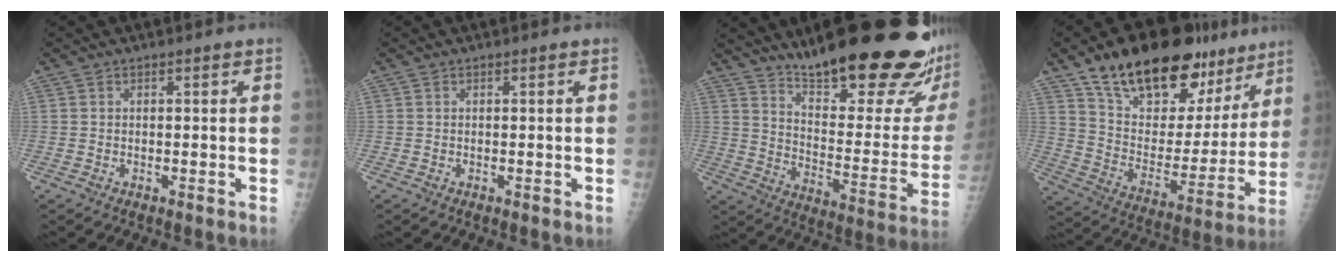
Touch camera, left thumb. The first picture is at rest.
{"total": 0.0}
{"total": 29.7, "force": [21.2, 6.2, 19.9], "torque": [-0.249, -0.112, 0.305]}
{"total": 27.1, "force": [18.3, 13.2, 15.0], "torque": [-0.193, -0.057, 0.295]}